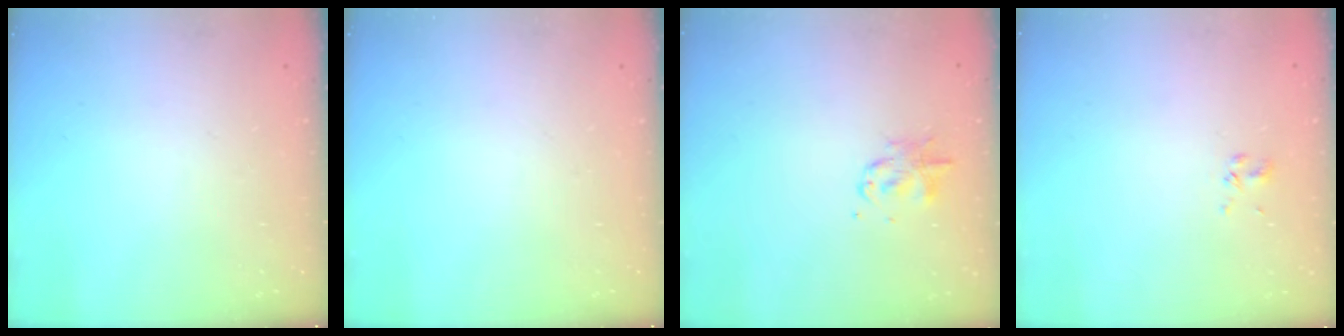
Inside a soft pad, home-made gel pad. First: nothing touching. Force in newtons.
{"total": 0.0}
{"total": 2.4, "press": 2.4, "slide": 0.3}
{"total": 2.5, "press": 2.3, "slide": 0.9}